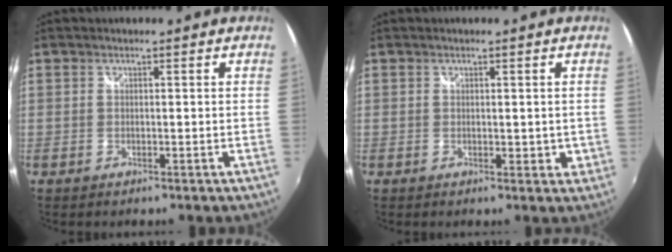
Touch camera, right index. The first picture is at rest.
{"total": 2.0, "force": [0.0, 1.3, 1.5], "torque": [-0.017, -0.002, 0.003]}